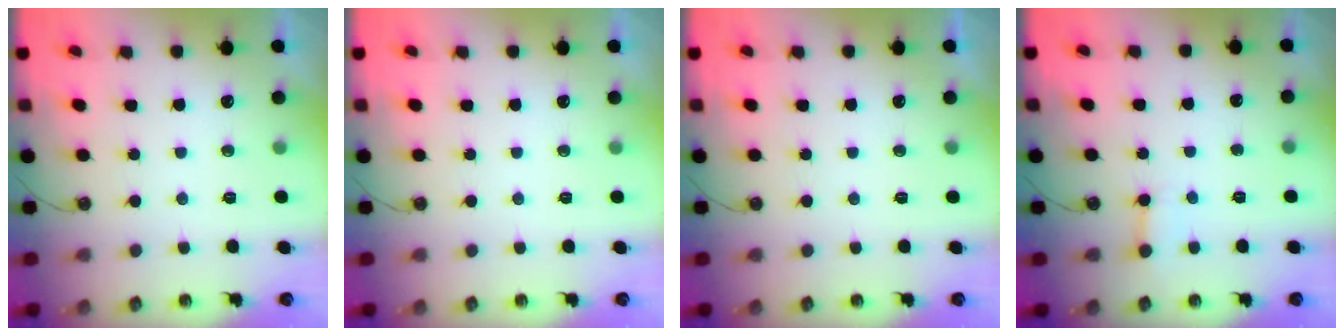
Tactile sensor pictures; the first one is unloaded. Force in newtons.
{"total": 0.0}
{"total": 0.0}
{"total": 2.8, "press": 2.8, "slide": 0.5}